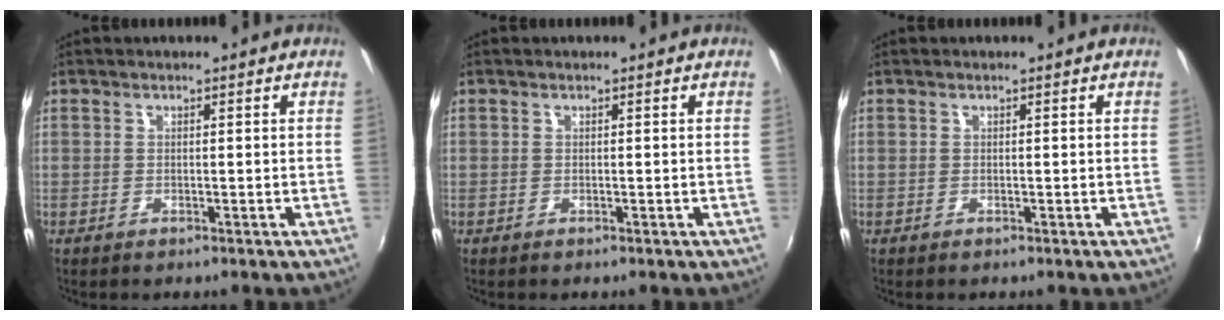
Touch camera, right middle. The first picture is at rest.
{"total": 0.0}
{"total": 0.0}